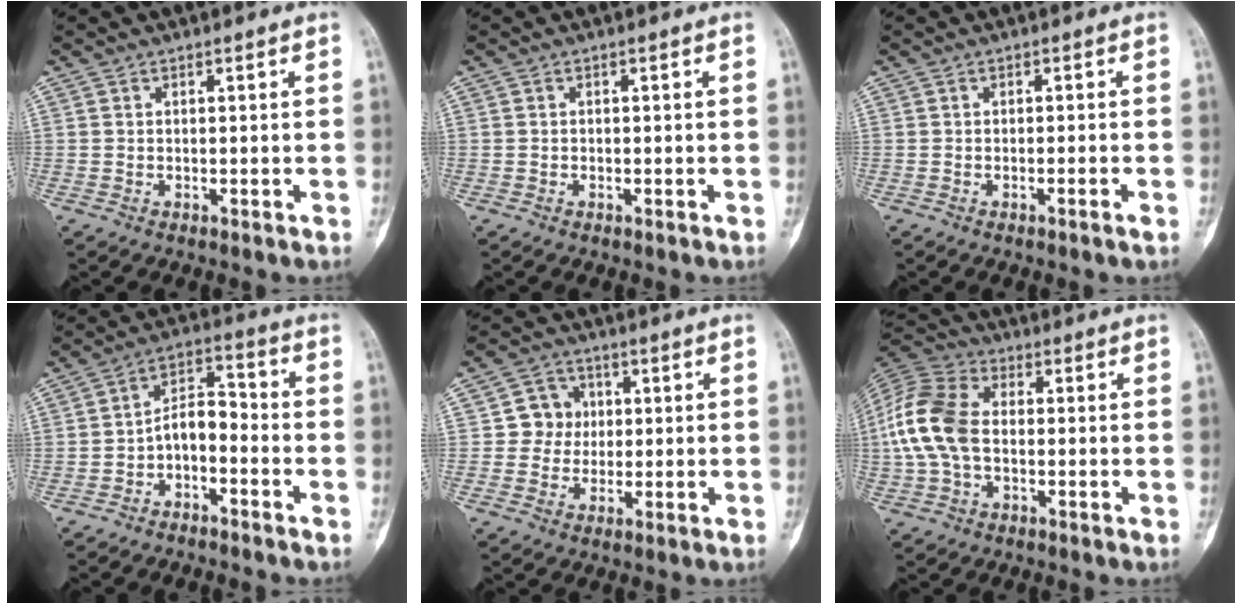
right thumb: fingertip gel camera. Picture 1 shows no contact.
{"total": 0.0}
{"total": 1.3, "force": [-0.8, -0.1, 1.1], "torque": [-0.026, 0.003, -0.011]}
{"total": 7.0, "force": [-3.0, 3.9, 4.9], "torque": [-0.072, 0.049, -0.060]}
{"total": 6.2, "force": [0.6, 6.0, 1.6], "torque": [0.016, 0.011, 0.004]}
{"total": 13.4, "force": [-0.4, 8.6, 10.2], "torque": [-0.226, 0.031, -0.014]}